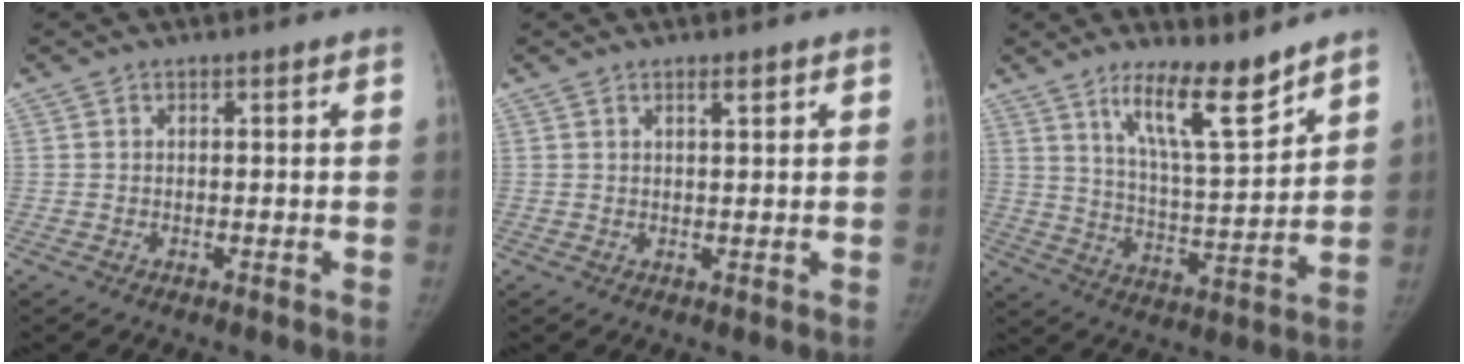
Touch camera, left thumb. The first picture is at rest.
{"total": 1.3, "force": [0.9, 0.2, 1.0], "torque": [-0.014, -0.005, 0.015]}
{"total": 12.1, "force": [8.8, 2.0, 8.0], "torque": [-0.121, -0.073, 0.158]}